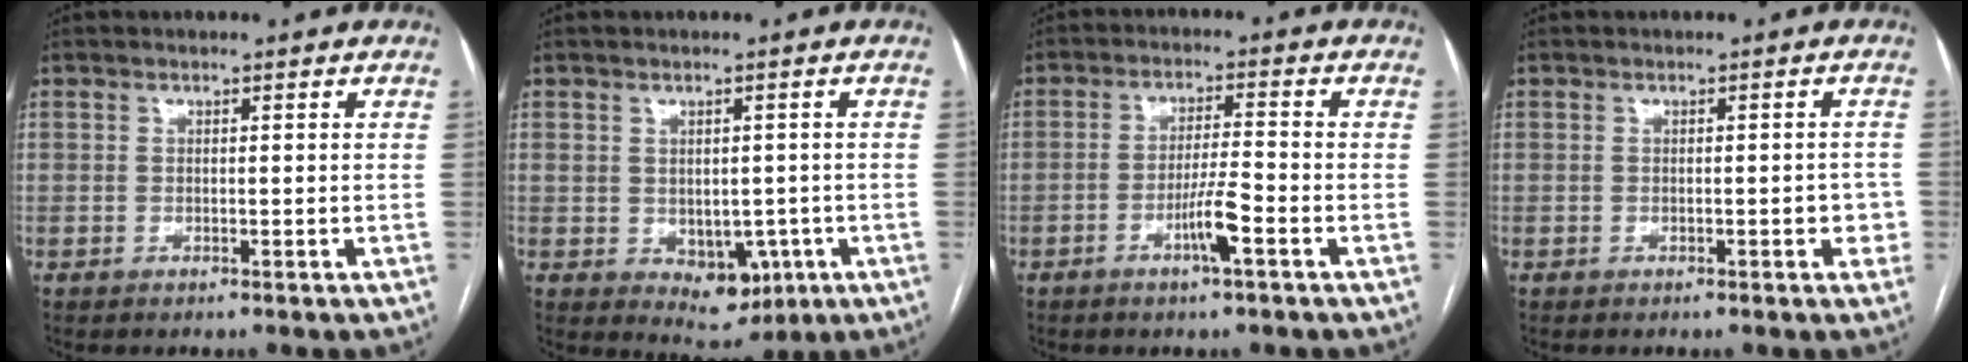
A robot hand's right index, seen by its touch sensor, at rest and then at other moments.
{"total": 6.1, "force": [-1.3, 4.2, 4.2], "torque": [-0.045, 0.001, 0.000]}
{"total": 5.3, "force": [-2.5, 0.0, 4.7], "torque": [-0.087, -0.005, -0.047]}
{"total": 2.2, "force": [-0.5, 1.1, 1.9], "torque": [-0.014, 0.009, -0.004]}